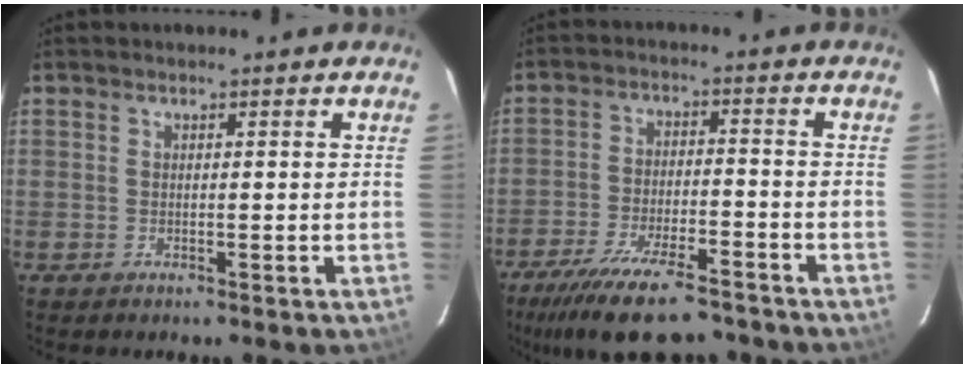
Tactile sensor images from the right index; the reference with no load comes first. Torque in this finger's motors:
{"motor_torque": [1.29, -0.85, 0.51, 0.09]}